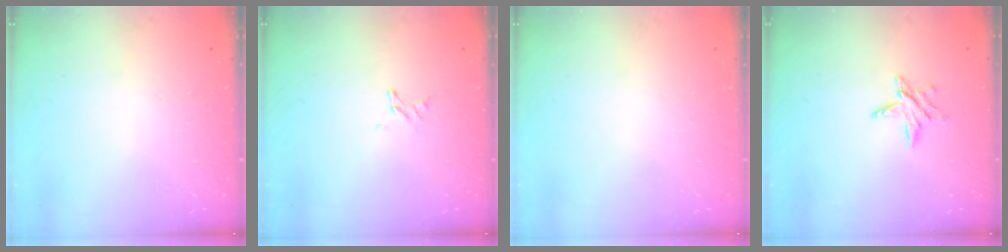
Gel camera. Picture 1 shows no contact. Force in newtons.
{"total": 1.2, "press": 1.2, "slide": 0.1}
{"total": 0.0}
{"total": 6.7, "press": 6.6, "slide": 0.7}